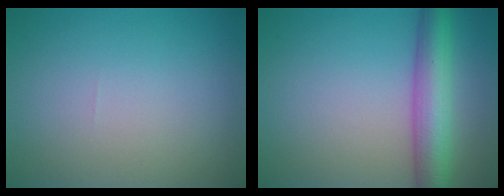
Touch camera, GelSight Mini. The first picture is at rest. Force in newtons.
{"total": 6.0, "press": 6.0, "slide": 0.2}